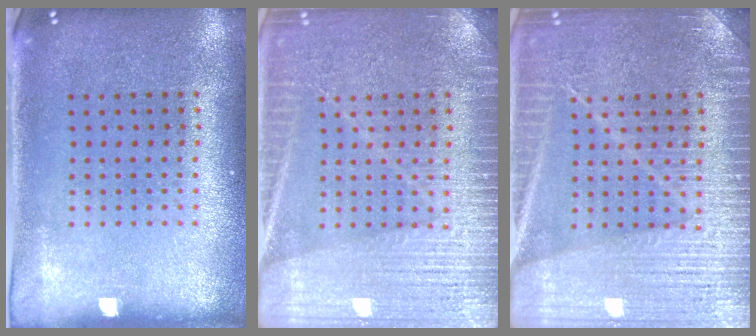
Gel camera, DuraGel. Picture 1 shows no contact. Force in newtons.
{"total": 5.4, "press": 5.3, "slide": 0.9}
{"total": 4.1, "press": 4.1, "slide": 0.6}